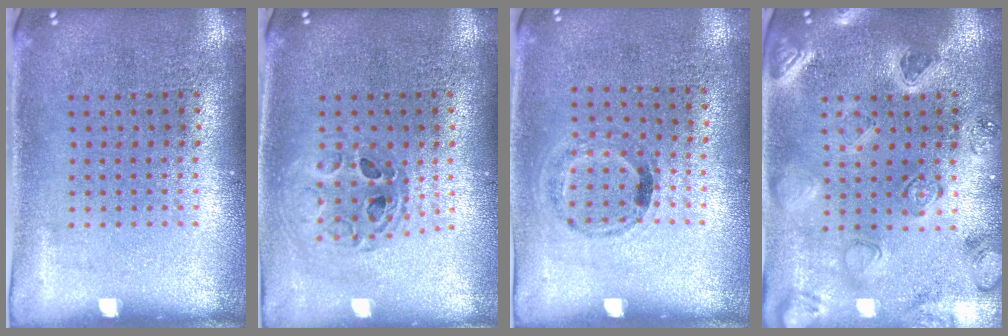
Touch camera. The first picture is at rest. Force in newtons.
{"total": 0.7, "press": 0.7, "slide": 0.1}
{"total": 1.1, "press": 0.7, "slide": 0.8}
{"total": 1.8, "press": 1.7, "slide": 0.2}